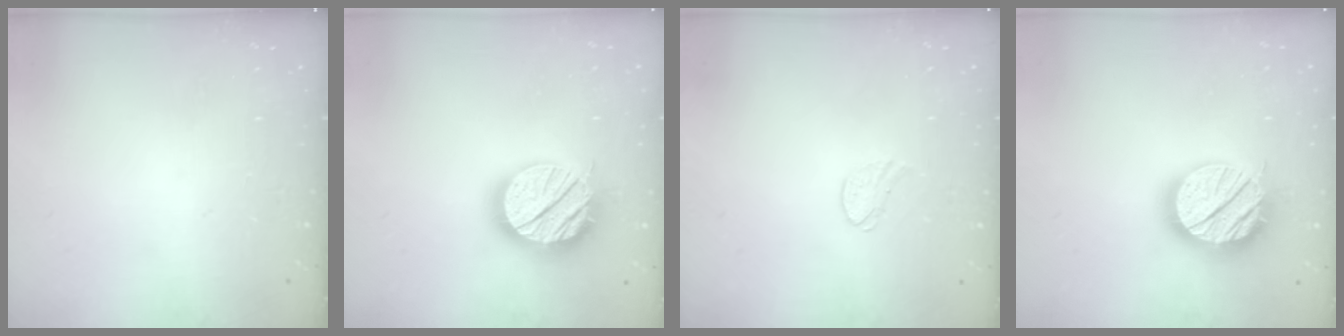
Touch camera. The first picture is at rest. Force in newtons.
{"total": 18.0, "press": 17.9, "slide": 1.8}
{"total": 5.3, "press": 5.3, "slide": 0.5}
{"total": 18.0, "press": 17.9, "slide": 1.8}